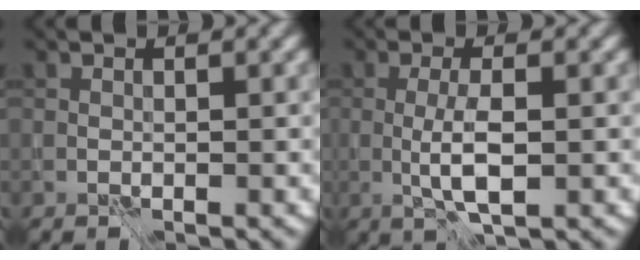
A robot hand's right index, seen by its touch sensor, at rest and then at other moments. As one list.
[{"total": 3.0, "force": [-0.6, 0.5, 2.9], "torque": [-0.061, -0.001, -0.013]}]